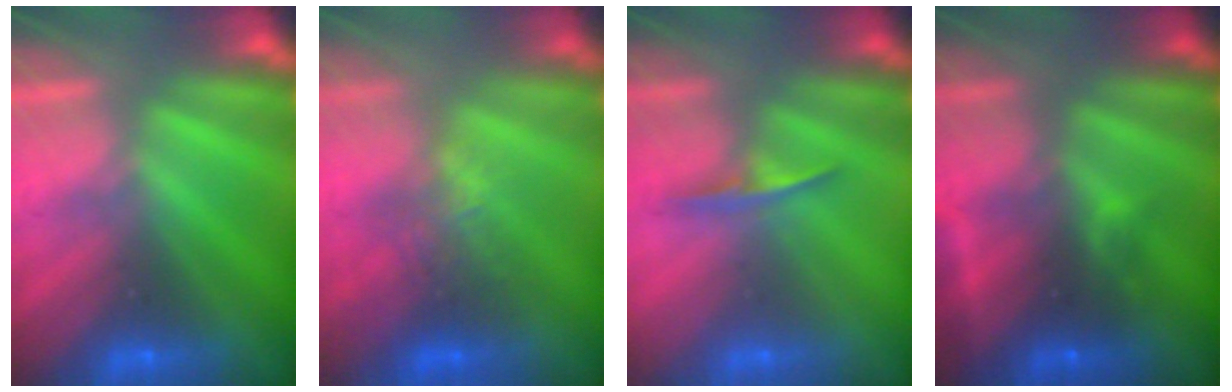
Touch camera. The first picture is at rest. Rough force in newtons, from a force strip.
{"total": 2.7}
{"total": 1.0}
{"total": 2.6}